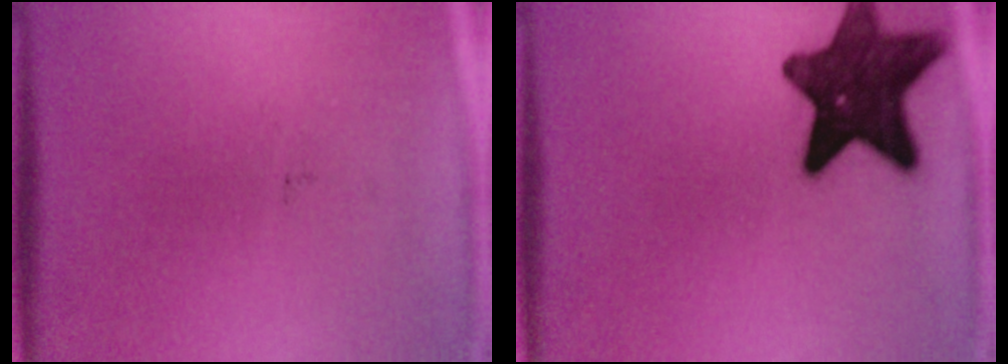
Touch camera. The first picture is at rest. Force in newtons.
{"total": 13.2}